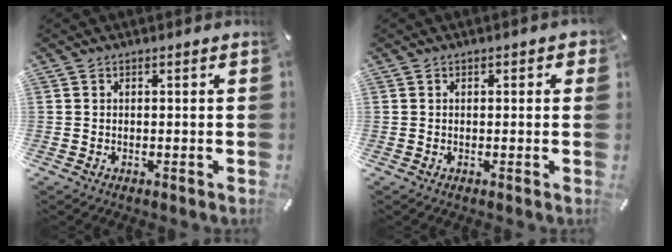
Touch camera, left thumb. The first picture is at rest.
{"total": 1.1, "force": [0.0, 0.8, 0.7], "torque": [-0.005, 0.003, -0.003]}